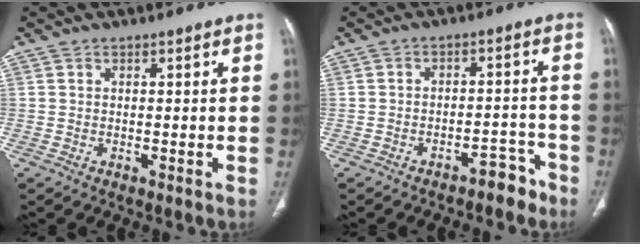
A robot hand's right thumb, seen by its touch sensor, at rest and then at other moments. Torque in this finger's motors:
{"motor_torque": [0.12, 0.47, -0.38, -0.01, 0.01]}